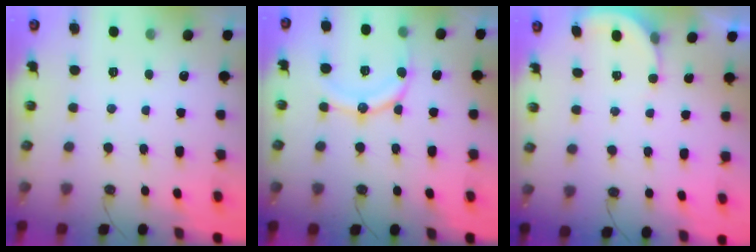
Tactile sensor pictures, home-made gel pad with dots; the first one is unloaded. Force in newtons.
{"total": 14.1, "press": 13.8, "slide": 3.0}
{"total": 1.6, "press": 1.6, "slide": 0.3}